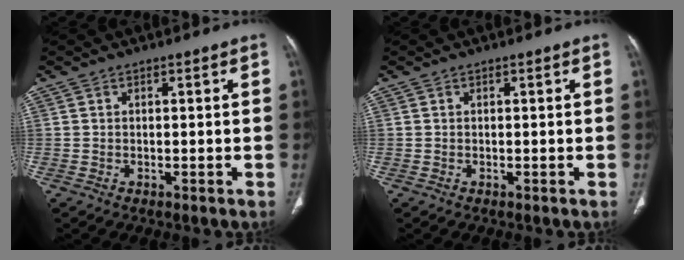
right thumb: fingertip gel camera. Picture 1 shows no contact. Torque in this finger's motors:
{"motor_torque": [1.02, 1.01, 0.08, -0.08, 0.00]}